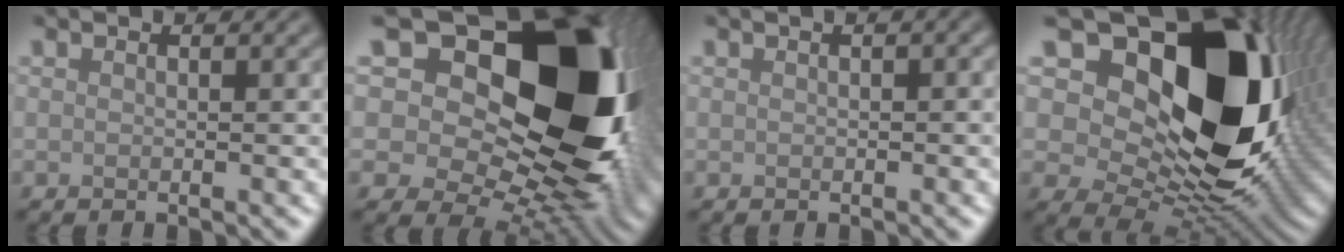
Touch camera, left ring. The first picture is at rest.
{"total": 20.8, "force": [6.9, 13.1, 14.6], "torque": [-0.217, 0.053, 0.129]}
{"total": 0.6, "force": [0.0, 0.4, 0.4], "torque": [-0.006, 0.000, 0.002]}
{"total": 18.7, "force": [6.1, 11.7, 13.2], "torque": [-0.224, 0.011, 0.126]}